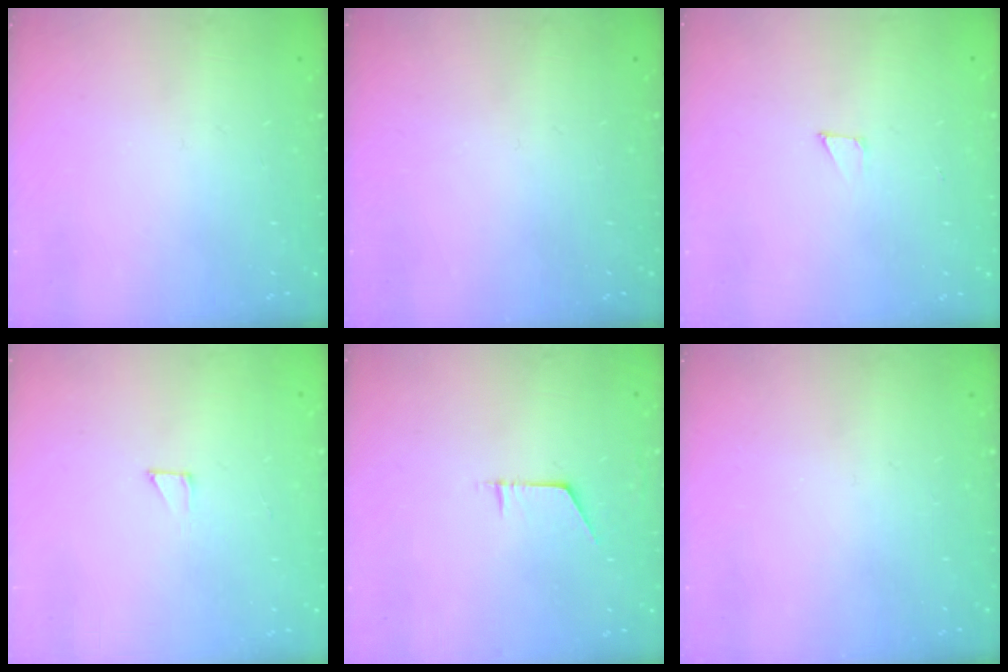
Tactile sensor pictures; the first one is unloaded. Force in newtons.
{"total": 0.0}
{"total": 3.2, "press": 3.2, "slide": 0.3}
{"total": 1.9, "press": 1.9, "slide": 0.1}
{"total": 4.8, "press": 4.7, "slide": 0.4}
{"total": 0.0}